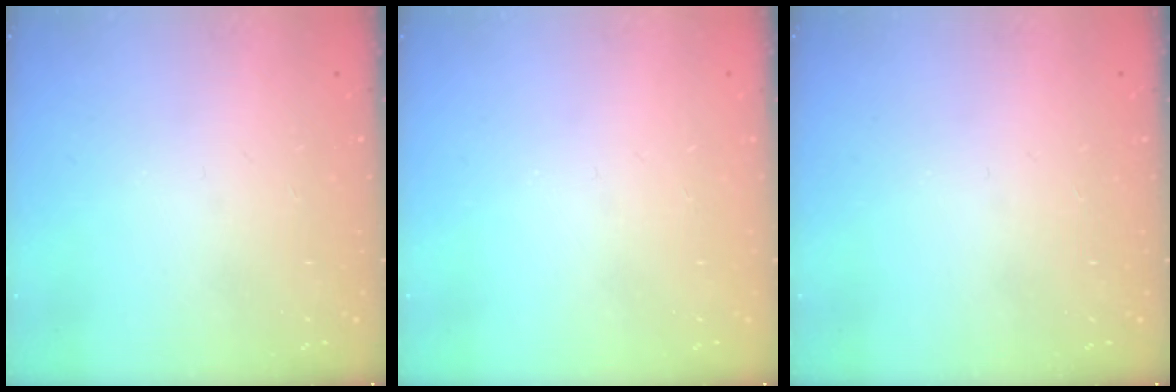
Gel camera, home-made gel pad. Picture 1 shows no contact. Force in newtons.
{"total": 0.0}
{"total": 0.0}